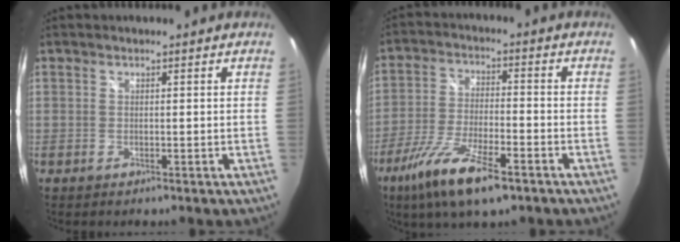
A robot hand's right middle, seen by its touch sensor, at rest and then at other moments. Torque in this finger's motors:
{"motor_torque": [1.36, -0.77, 0.30, 0.21]}